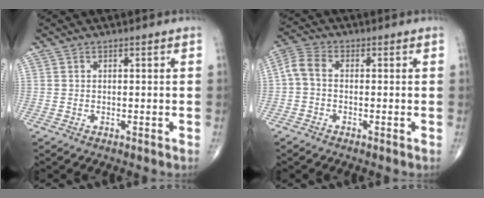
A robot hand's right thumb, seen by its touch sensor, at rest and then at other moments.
{"total": 4.4, "force": [-0.5, 2.8, 3.3], "torque": [-0.071, 0.015, -0.021]}